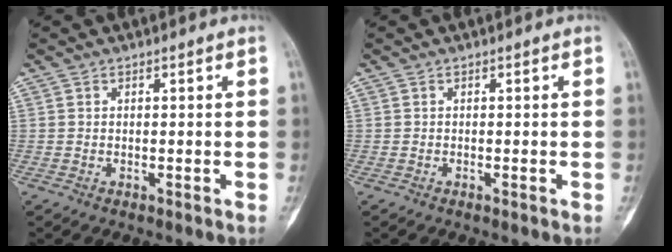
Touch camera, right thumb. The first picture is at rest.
{"total": 0.0}